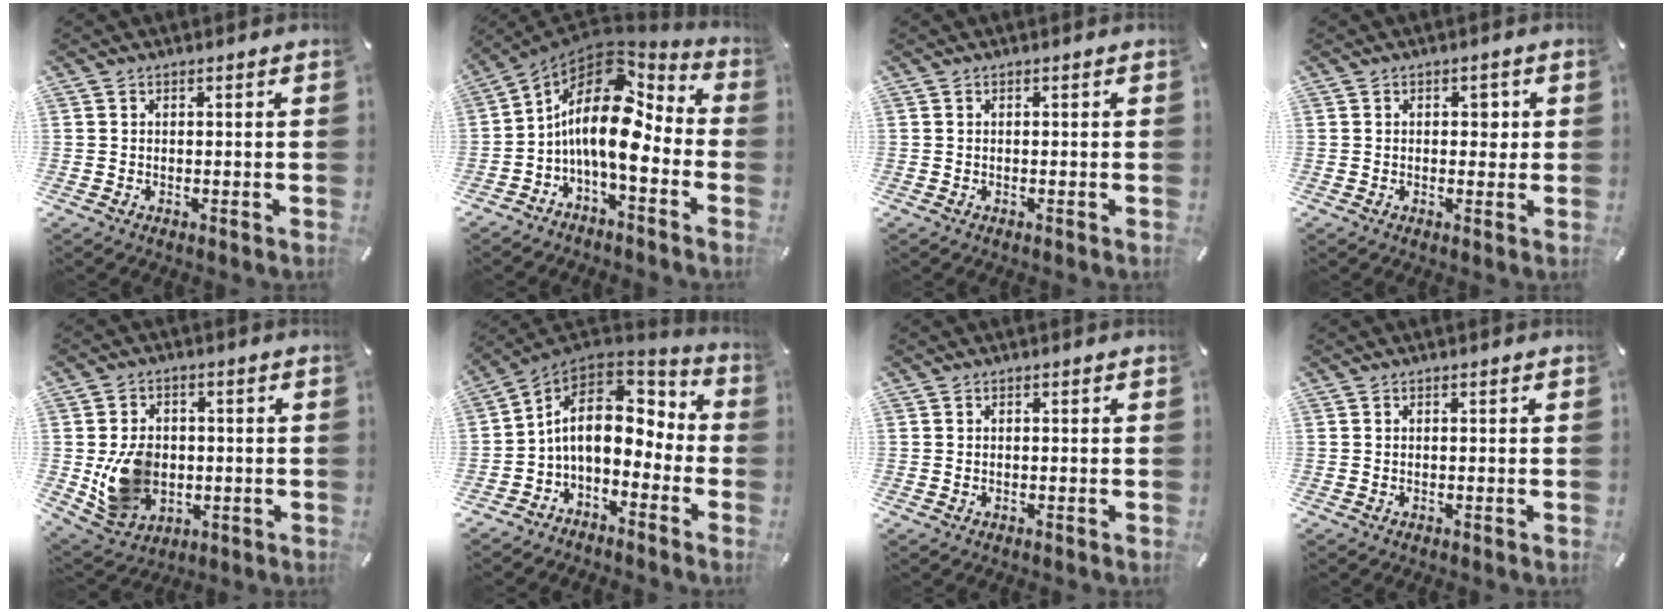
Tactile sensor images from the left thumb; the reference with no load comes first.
{"total": 15.4, "force": [-0.2, 7.9, 13.2], "torque": [-0.245, -0.016, -0.009]}
{"total": 0.0}
{"total": 2.7, "force": [0.4, 1.9, 1.9], "torque": [-0.016, -0.001, -0.001]}
{"total": 11.1, "force": [-1.1, 9.3, 6.0], "torque": [-0.124, 0.011, -0.018]}
{"total": 13.0, "force": [0.9, 8.7, 9.6], "torque": [-0.170, -0.010, 0.016]}
{"total": 0.6, "force": [-0.2, 0.3, 0.5], "torque": [-0.011, 0.000, -0.004]}
{"total": 0.0}